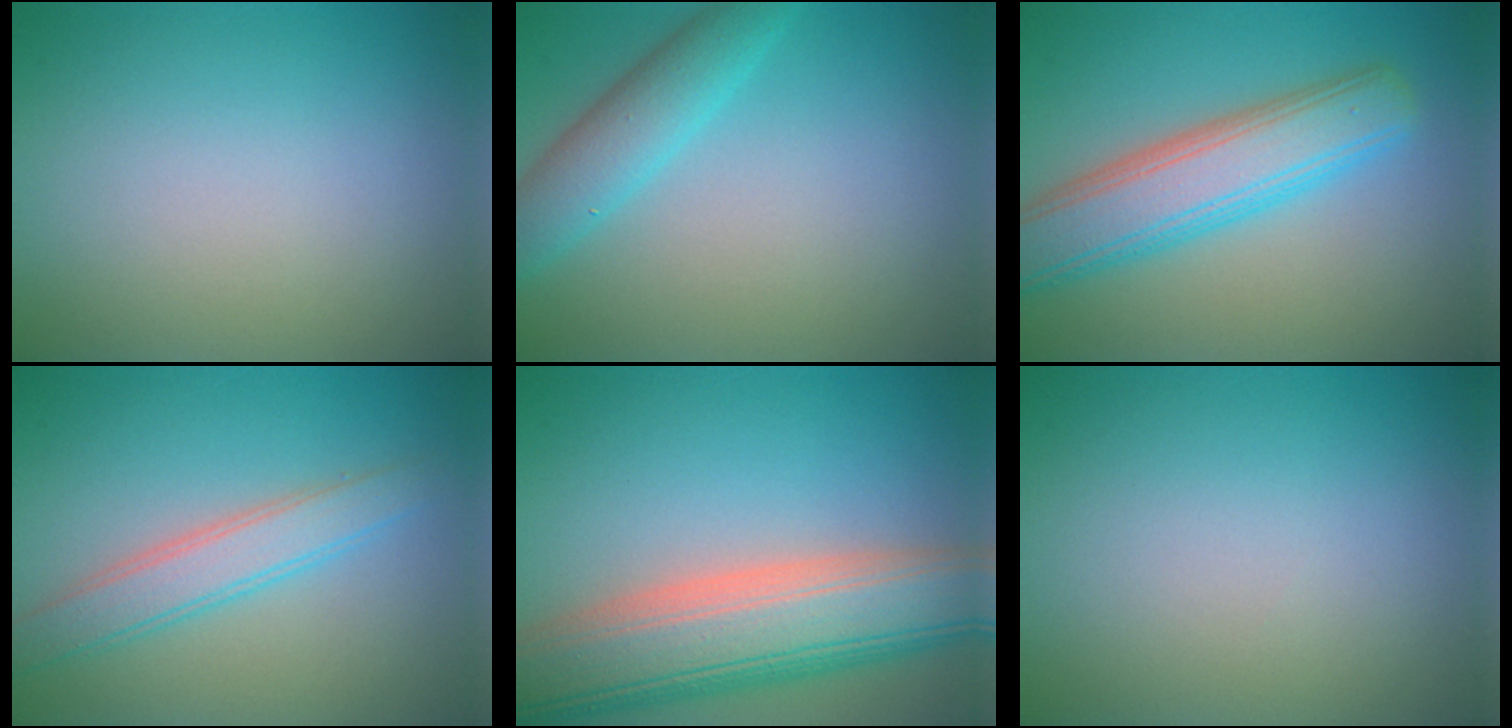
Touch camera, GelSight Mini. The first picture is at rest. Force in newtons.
{"total": 3.9, "press": 3.9, "slide": 0.2}
{"total": 7.0, "press": 7.0, "slide": 0.2}
{"total": 3.4, "press": 3.4, "slide": 0.1}
{"total": 10.9, "press": 10.9, "slide": 0.9}
{"total": 0.0}